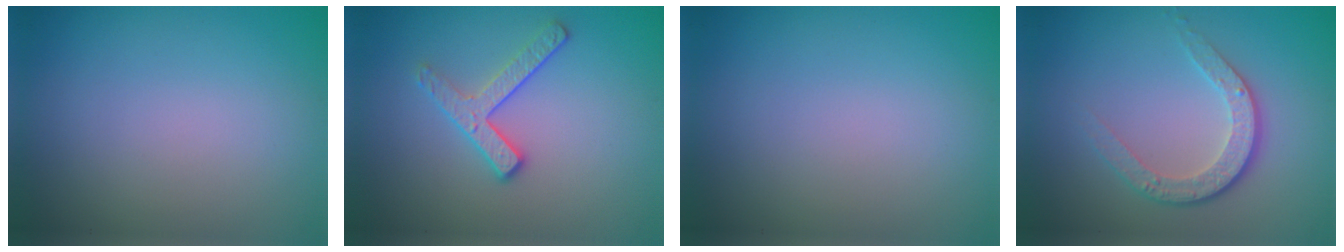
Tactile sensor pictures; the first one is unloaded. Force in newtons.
{"total": 2.8, "press": 2.5, "slide": 1.3}
{"total": 0.0}
{"total": 3.5, "press": 2.6, "slide": 2.4}